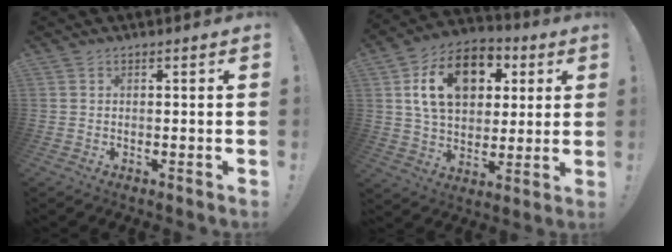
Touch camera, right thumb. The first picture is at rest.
{"total": 18.7, "force": [6.5, 12.9, 11.9], "torque": [-0.185, -0.009, 0.120]}